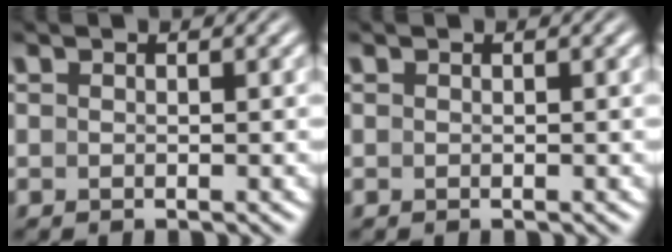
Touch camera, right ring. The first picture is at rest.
{"total": 0.0}